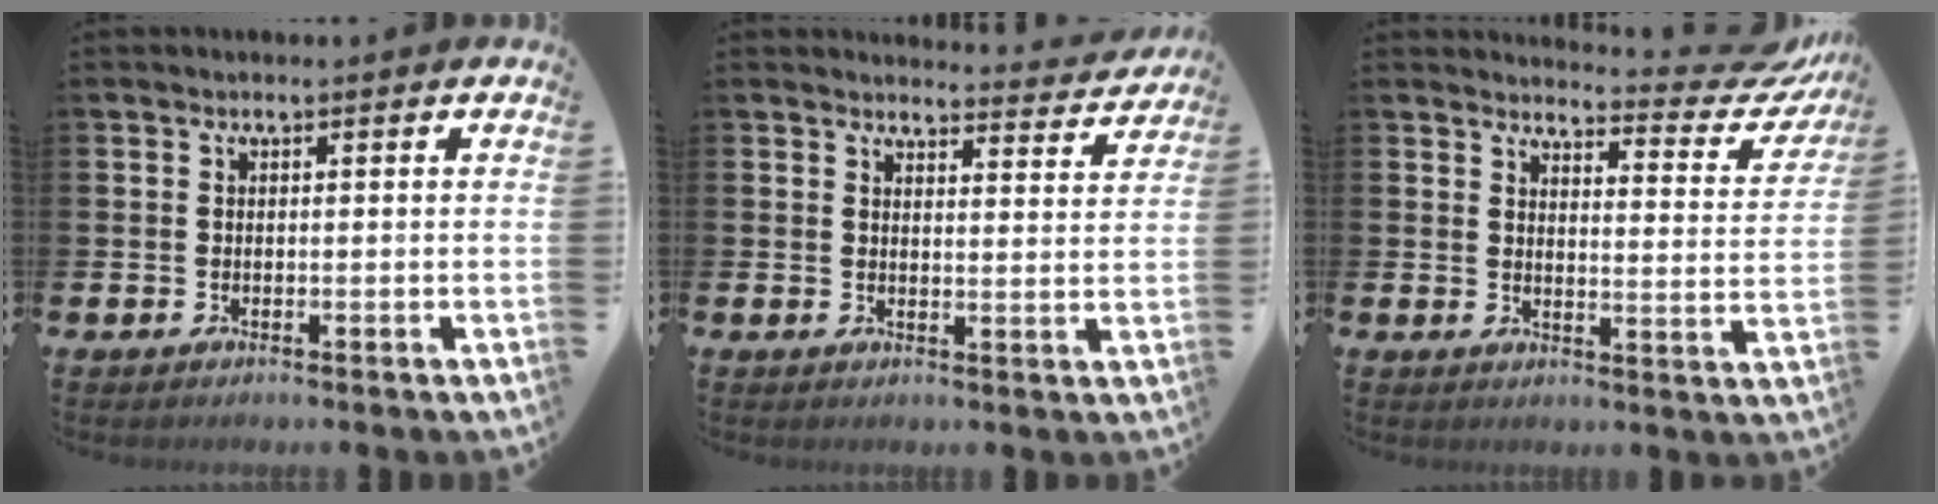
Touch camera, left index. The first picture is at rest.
{"total": 3.7, "force": [3.7, 0.1, 0.2], "torque": [0.010, -0.034, 0.060]}
{"total": 4.4, "force": [4.2, 0.9, 1.2], "torque": [-0.011, -0.043, 0.060]}